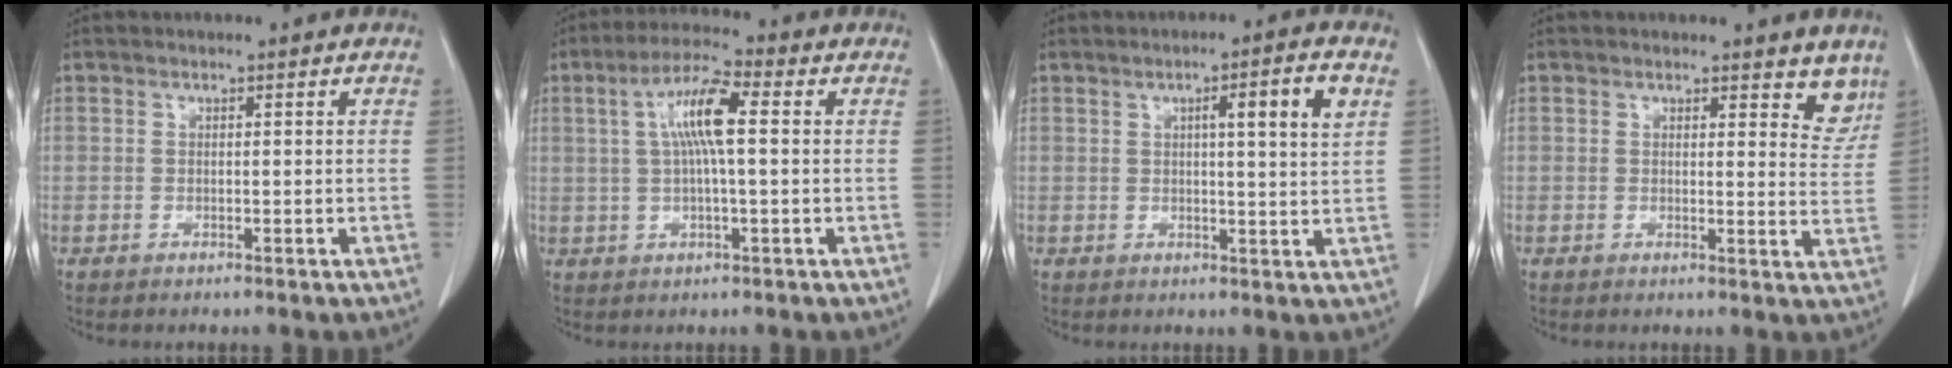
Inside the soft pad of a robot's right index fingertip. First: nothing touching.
{"total": 8.1, "force": [1.5, 1.0, 7.9], "torque": [-0.155, 0.017, 0.025]}
{"total": 6.5, "force": [2.3, -0.1, 6.1], "torque": [-0.089, 0.001, 0.032]}
{"total": 4.9, "force": [4.0, 1.7, 2.2], "torque": [-0.002, -0.022, 0.035]}